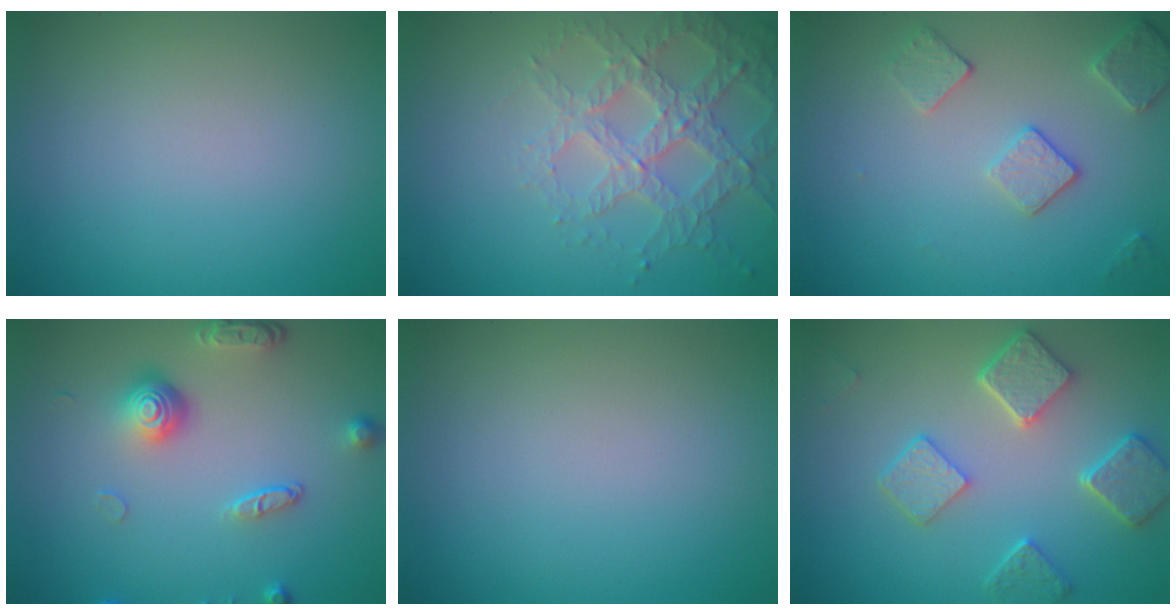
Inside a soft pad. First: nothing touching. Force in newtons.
{"total": 3.8, "press": 3.6, "slide": 1.4}
{"total": 2.6, "press": 2.5, "slide": 0.8}
{"total": 4.2, "press": 3.0, "slide": 2.9}
{"total": 0.0}
{"total": 5.2, "press": 4.1, "slide": 3.2}